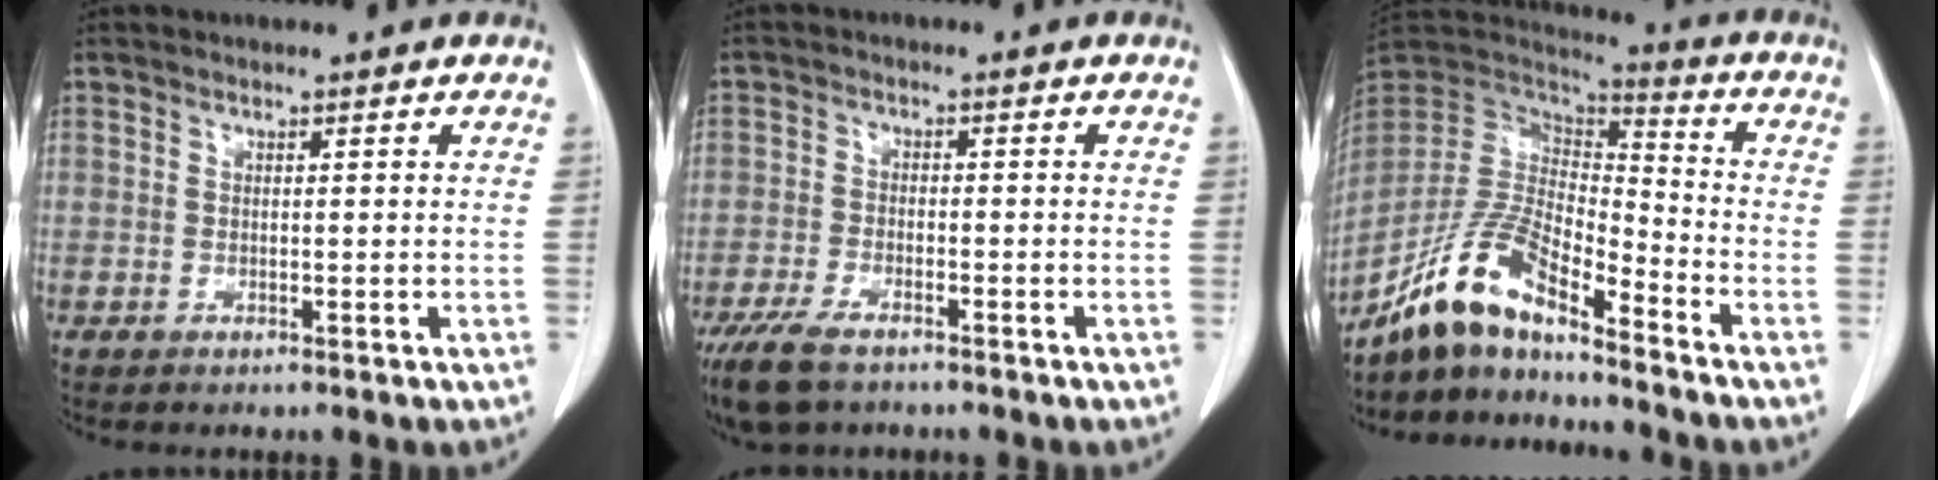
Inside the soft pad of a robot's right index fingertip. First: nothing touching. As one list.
[{"total": 7.0, "force": [-5.2, 2.3, 4.1], "torque": [-0.082, -0.013, -0.091]}, {"total": 13.4, "force": [-10.8, 2.6, 7.5], "torque": [-0.159, 0.009, -0.205]}]